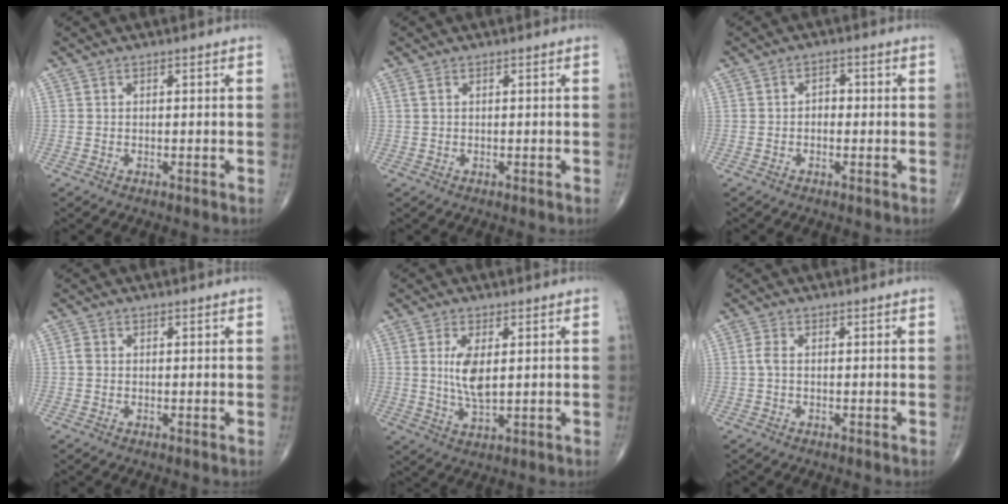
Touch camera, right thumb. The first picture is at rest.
{"total": 0.9, "force": [0.4, 0.5, 0.7], "torque": [-0.020, 0.010, 0.012]}
{"total": 2.1, "force": [-0.1, 1.5, 1.5], "torque": [-0.013, 0.009, -0.007]}
{"total": 1.0, "force": [-0.1, 0.8, 0.6], "torque": [-0.010, 0.001, -0.004]}
{"total": 6.5, "force": [1.2, 2.6, 5.8], "torque": [-0.116, -0.014, 0.028]}
{"total": 1.5, "force": [-0.1, 0.6, 1.4], "torque": [-0.033, -0.001, -0.006]}